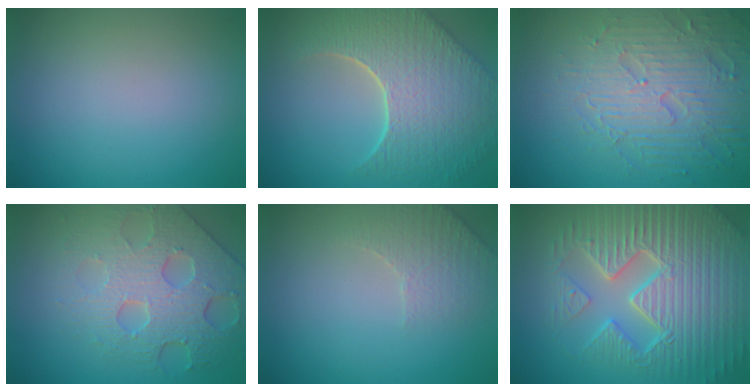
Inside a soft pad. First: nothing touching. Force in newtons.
{"total": 8.4, "press": 6.1, "slide": 5.9}
{"total": 6.2, "press": 5.2, "slide": 3.4}
{"total": 6.5, "press": 5.2, "slide": 3.9}
{"total": 2.8, "press": 2.7, "slide": 0.8}
{"total": 9.8, "press": 6.9, "slide": 7.0}